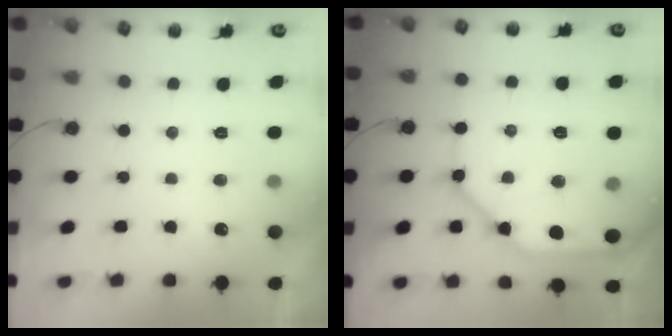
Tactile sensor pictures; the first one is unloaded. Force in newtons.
{"total": 13.4, "press": 13.3, "slide": 1.4}